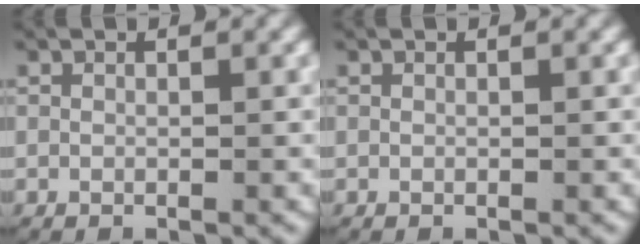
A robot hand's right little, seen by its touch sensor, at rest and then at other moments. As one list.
[{"total": 0.0}]